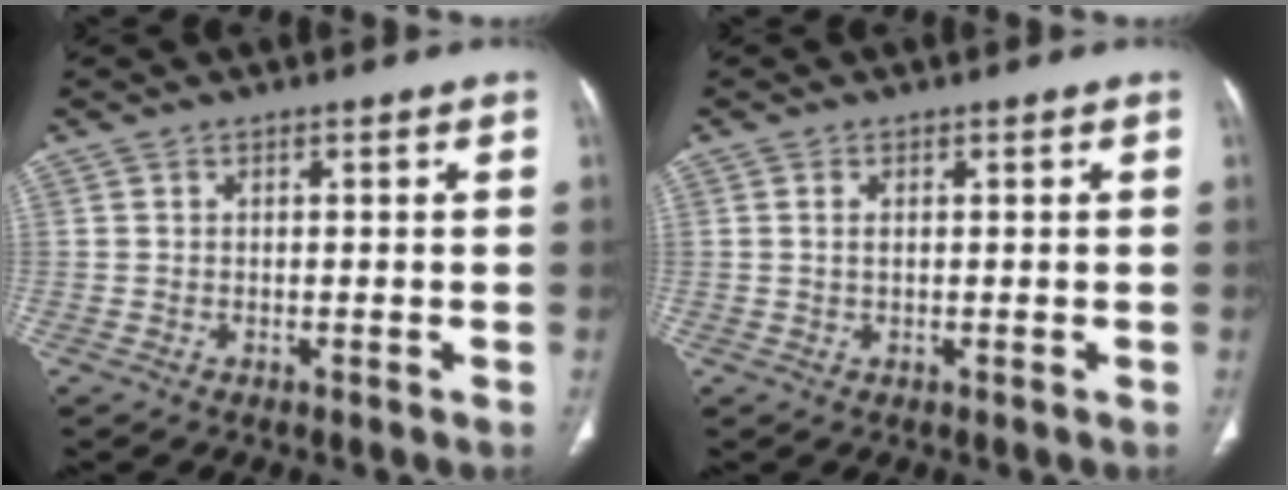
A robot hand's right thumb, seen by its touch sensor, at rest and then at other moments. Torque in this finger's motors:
{"motor_torque": [-0.51, 0.45, -0.41, 0.03, -0.06]}